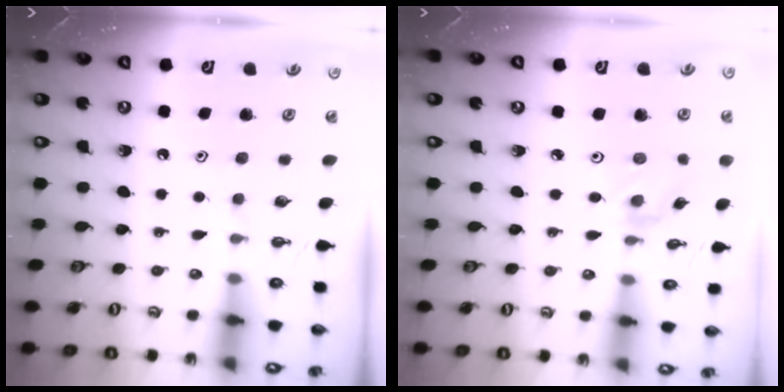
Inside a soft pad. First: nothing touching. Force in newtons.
{"total": 0.8, "press": 0.6, "slide": 0.5}